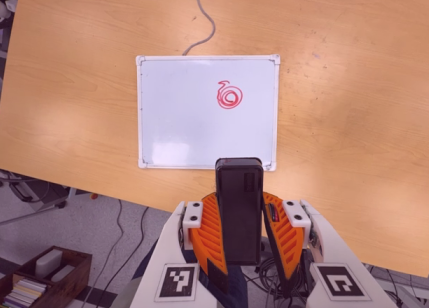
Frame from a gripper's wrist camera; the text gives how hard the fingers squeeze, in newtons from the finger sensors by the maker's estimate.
{"total": 8.6, "left": 7.5, "right": 9.7}